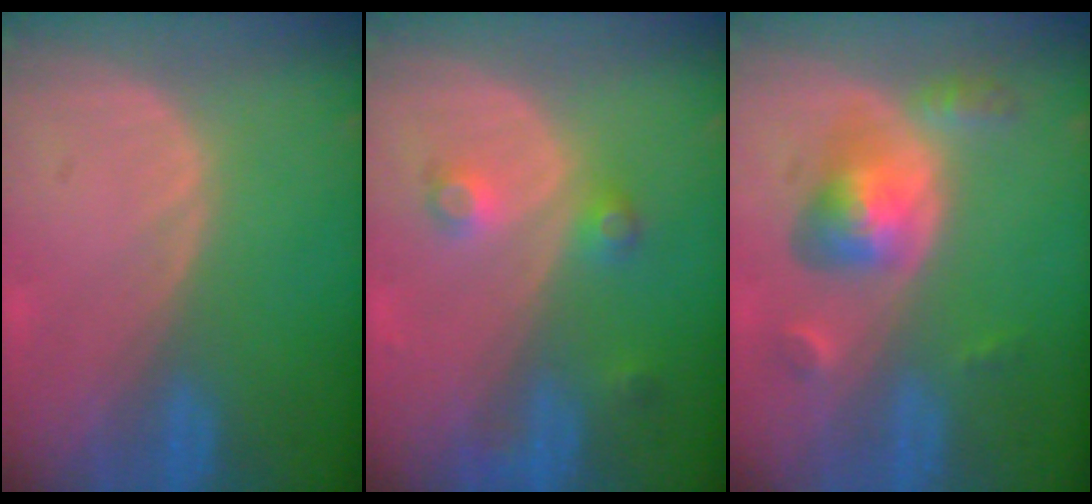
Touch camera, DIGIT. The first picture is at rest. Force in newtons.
{"total": 3.8, "press": 3.5, "slide": 1.4}
{"total": 6.3, "press": 5.7, "slide": 2.5}